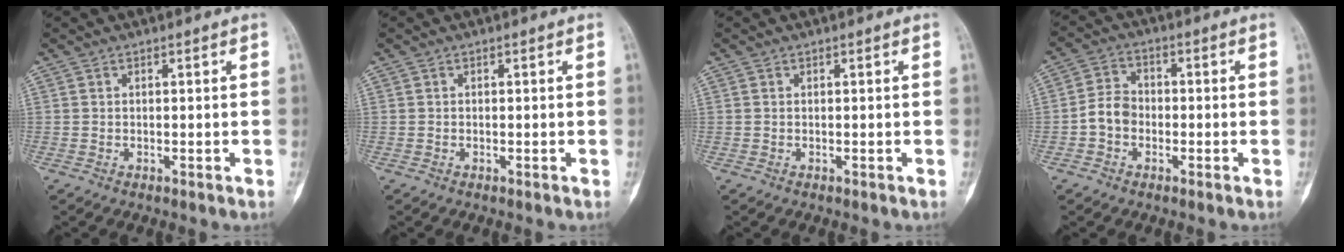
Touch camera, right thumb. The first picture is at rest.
{"total": 0.0}
{"total": 0.0}
{"total": 5.4, "force": [-1.5, 4.3, 2.9], "torque": [-0.042, 0.022, -0.038]}